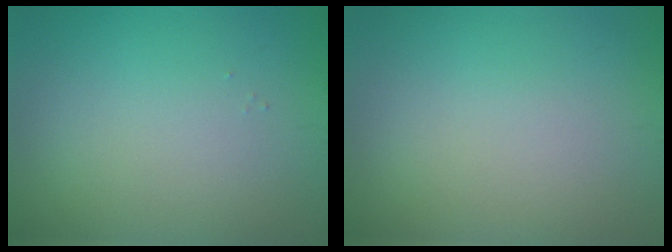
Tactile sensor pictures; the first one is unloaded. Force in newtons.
{"total": 0.0}